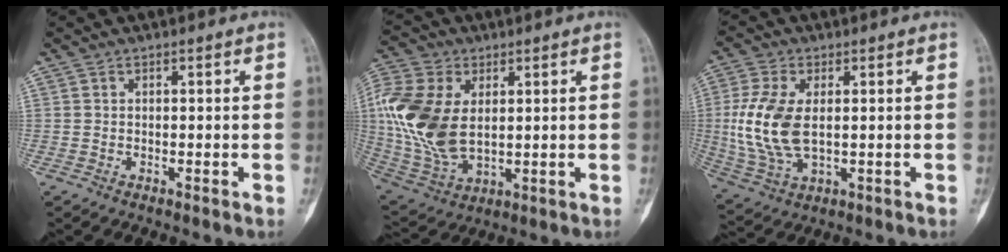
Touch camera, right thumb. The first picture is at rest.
{"total": 17.7, "force": [2.8, 11.2, 13.4], "torque": [-0.291, -0.011, 0.062]}
{"total": 12.2, "force": [0.8, 6.6, 10.2], "torque": [-0.231, -0.005, 0.022]}